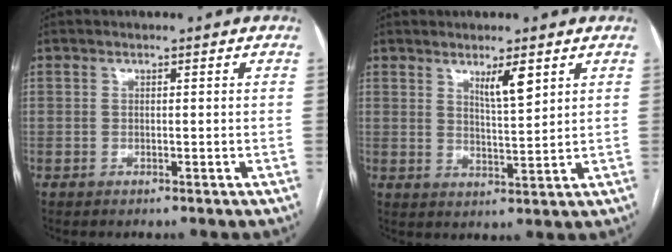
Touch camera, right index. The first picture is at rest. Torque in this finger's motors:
{"motor_torque": [0.45, 0.49, 0.07, 0.03]}